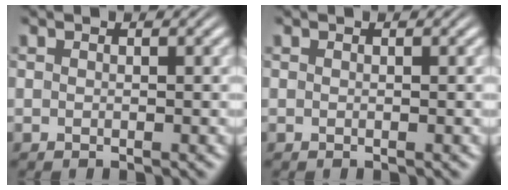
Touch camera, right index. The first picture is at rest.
{"total": 0.0}